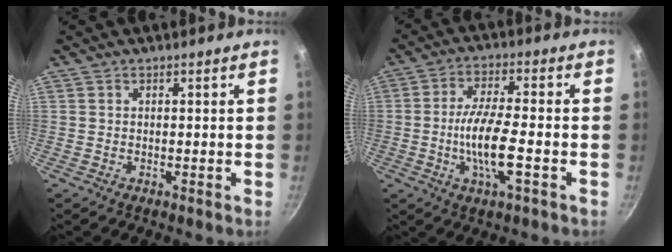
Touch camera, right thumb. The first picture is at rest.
{"total": 9.9, "force": [-2.6, 2.4, 9.3], "torque": [-0.178, 0.015, -0.054]}